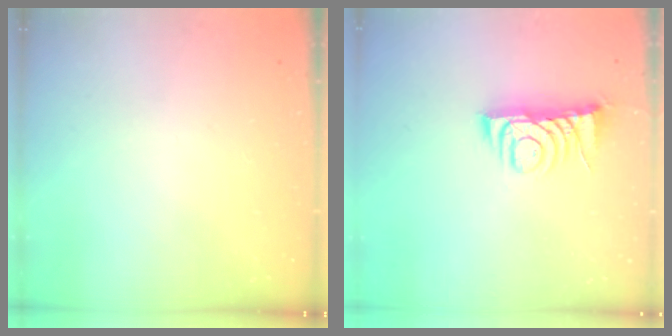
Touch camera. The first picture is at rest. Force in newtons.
{"total": 7.2, "press": 7.2, "slide": 0.3}